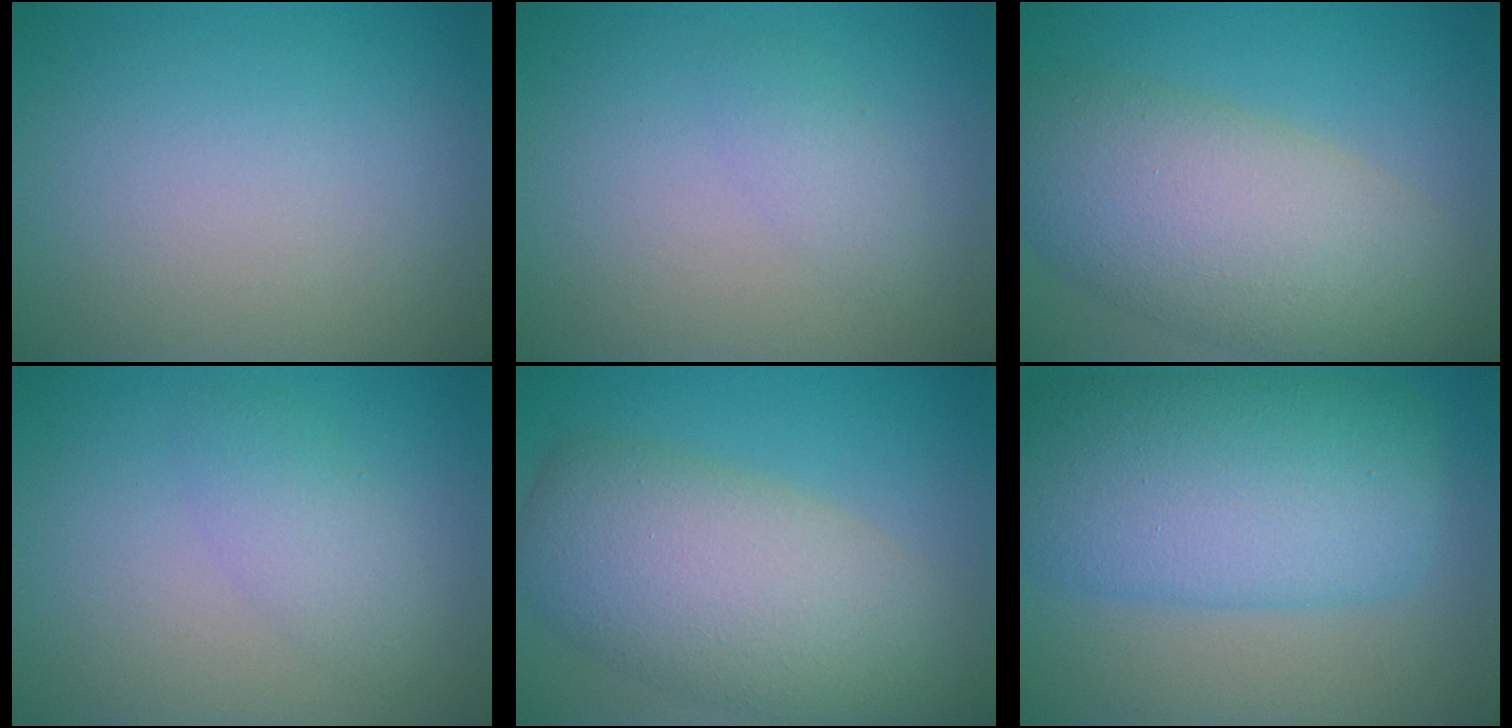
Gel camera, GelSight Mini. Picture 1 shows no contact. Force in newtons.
{"total": 1.5, "press": 1.5, "slide": 0.1}
{"total": 10.0, "press": 10.0, "slide": 0.6}
{"total": 2.5, "press": 2.5, "slide": 0.1}
{"total": 9.6, "press": 9.6, "slide": 0.5}
{"total": 11.1, "press": 11.1, "slide": 0.1}